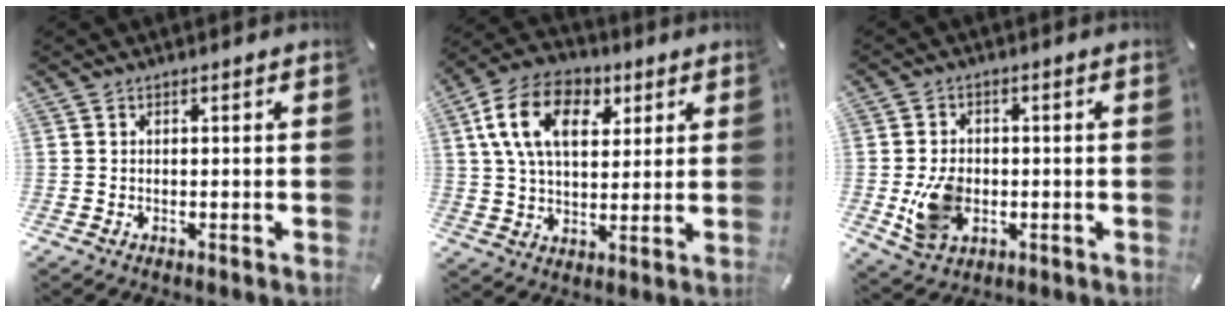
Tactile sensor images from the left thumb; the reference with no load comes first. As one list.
[{"total": 15.6, "force": [5.5, 10.2, 10.4], "torque": [-0.195, 0.008, 0.096]}, {"total": 9.0, "force": [-1.4, 7.0, 5.6], "torque": [-0.110, 0.002, -0.023]}]